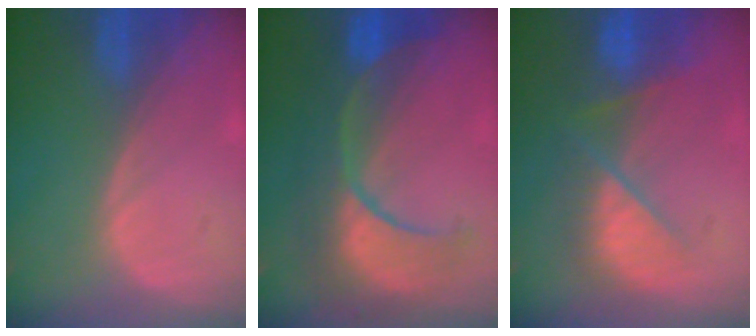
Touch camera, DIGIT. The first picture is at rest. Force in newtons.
{"total": 10.3, "press": 10.3, "slide": 1.1}
{"total": 8.3, "press": 7.4, "slide": 3.8}